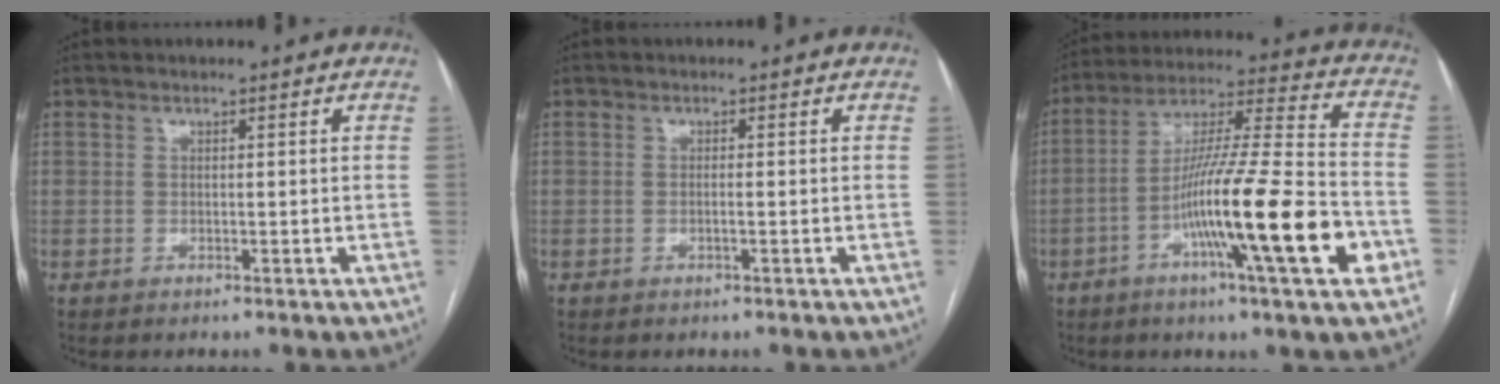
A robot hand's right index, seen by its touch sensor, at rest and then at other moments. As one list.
[{"total": 0.7, "force": [-0.1, 0.0, 0.7], "torque": [-0.010, 0.003, -0.001]}, {"total": 20.5, "force": [-7.1, 0.3, 19.2], "torque": [-0.317, -0.015, -0.122]}]